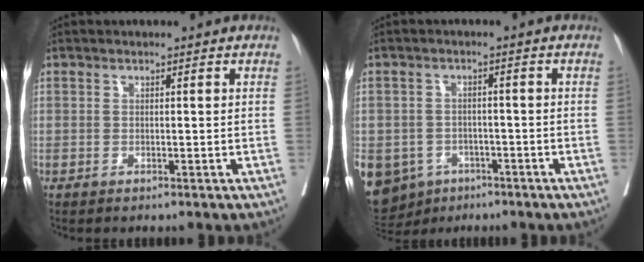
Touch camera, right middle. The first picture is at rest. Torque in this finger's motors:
{"motor_torque": [1.33, -0.81, 1.05, 0.21]}